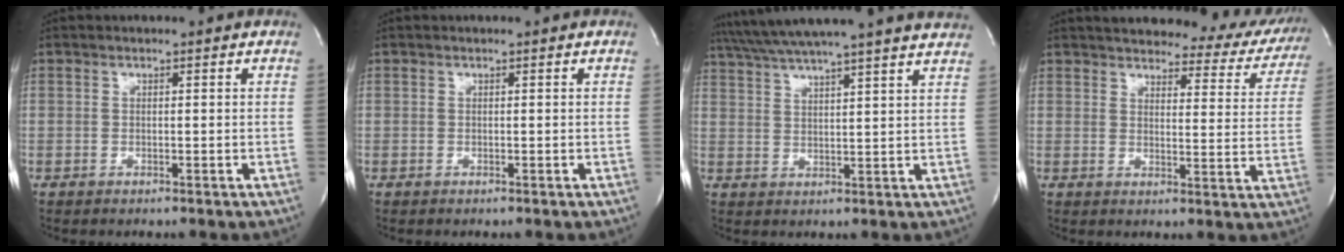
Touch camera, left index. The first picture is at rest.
{"total": 0.0}
{"total": 21.2, "force": [19.1, -0.7, 9.2], "torque": [-0.162, 0.002, 0.259]}
{"total": 18.8, "force": [17.1, 5.2, 5.8], "torque": [-0.056, -0.031, 0.183]}